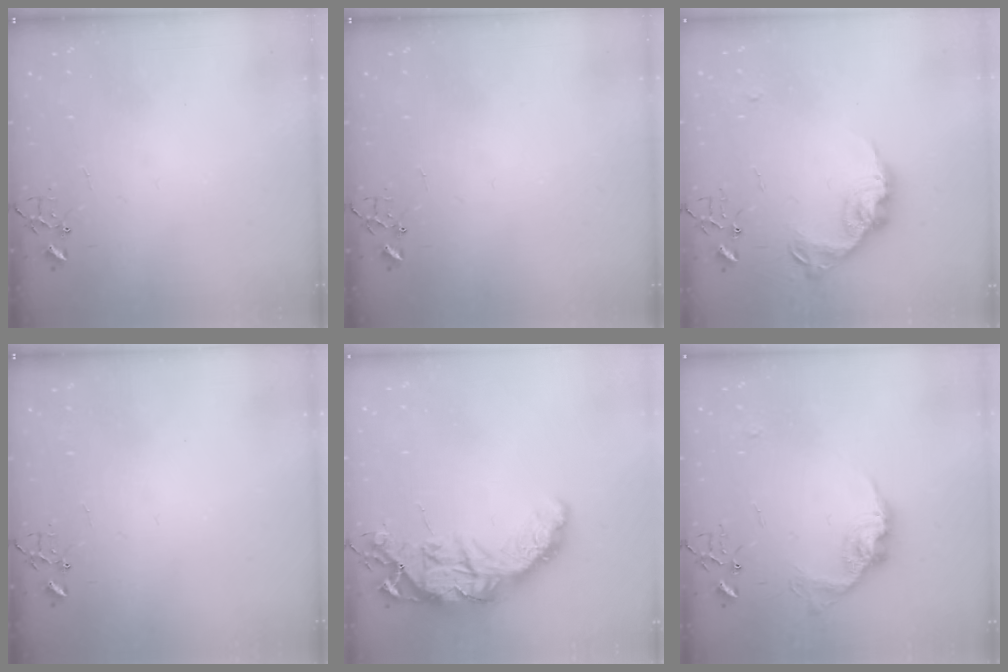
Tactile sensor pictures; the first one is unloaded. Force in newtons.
{"total": 0.0}
{"total": 15.6, "press": 15.6, "slide": 0.7}
{"total": 0.0}
{"total": 17.0, "press": 17.0, "slide": 1.3}
{"total": 13.4, "press": 13.3, "slide": 0.8}